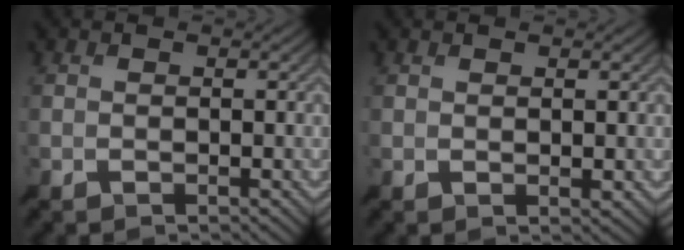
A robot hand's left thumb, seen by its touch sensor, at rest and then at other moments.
{"total": 1.9, "force": [1.8, -0.7, 0.2], "torque": [-0.004, 0.011, 0.027]}